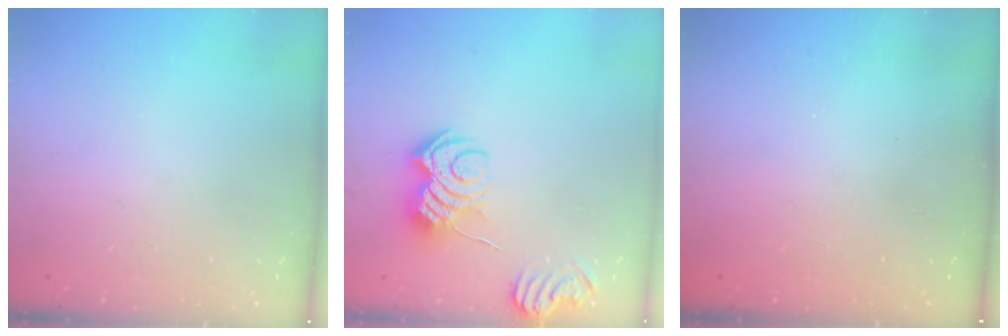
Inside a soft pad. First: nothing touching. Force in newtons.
{"total": 6.6, "press": 6.6, "slide": 0.4}
{"total": 2.4, "press": 2.3, "slide": 0.8}